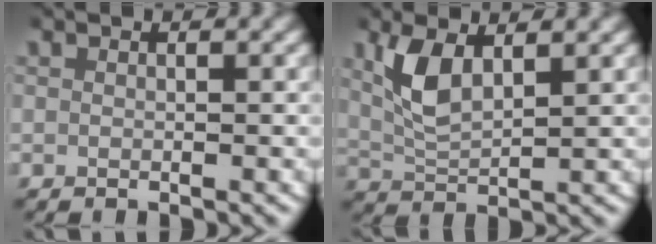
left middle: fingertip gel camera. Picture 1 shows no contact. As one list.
[{"total": 4.0, "force": [1.7, 1.9, 3.1], "torque": [-0.083, -0.005, 0.034]}]